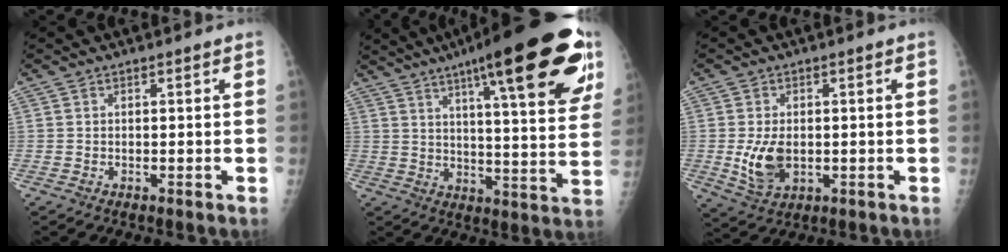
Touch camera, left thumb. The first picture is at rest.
{"total": 27.4, "force": [15.1, 6.1, 22.1], "torque": [-0.292, -0.030, 0.207]}
{"total": 6.8, "force": [-0.8, 4.4, 5.2], "torque": [-0.094, -0.006, -0.004]}